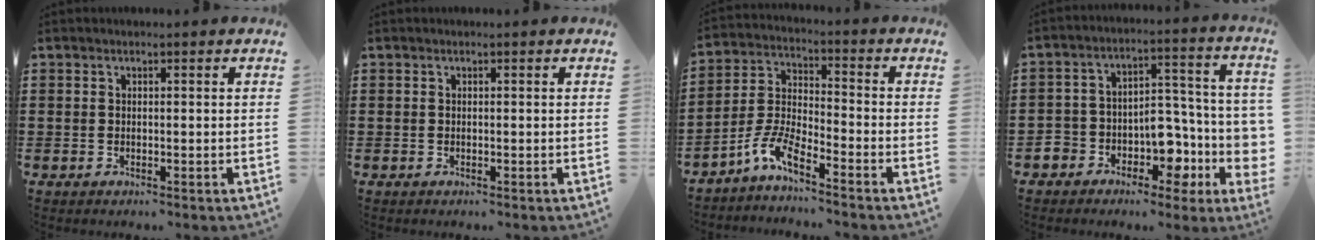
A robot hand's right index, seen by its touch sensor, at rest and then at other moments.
{"total": 0.0}
{"total": 6.3, "force": [-5.2, 0.9, 3.4], "torque": [-0.094, -0.010, -0.107]}
{"total": 7.6, "force": [-2.8, 6.2, 3.3], "torque": [-0.056, -0.012, -0.045]}